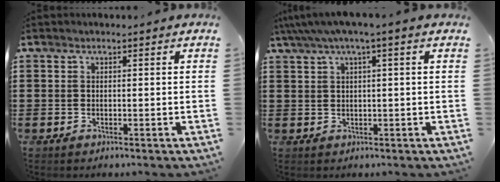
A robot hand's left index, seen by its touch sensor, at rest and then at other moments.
{"total": 2.5, "force": [0.7, 0.0, 2.4], "torque": [-0.046, 0.000, 0.010]}